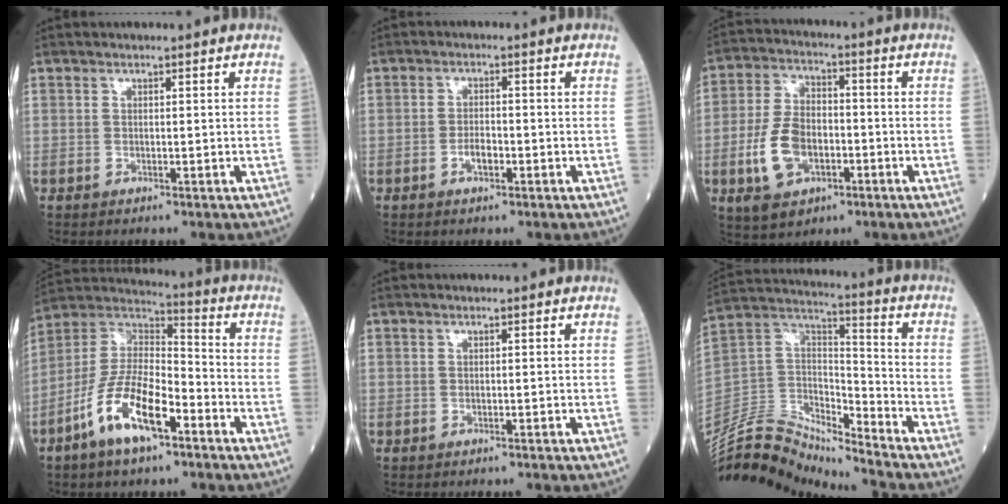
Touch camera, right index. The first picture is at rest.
{"total": 2.5, "force": [-1.1, 1.1, 2.0], "torque": [-0.034, 0.004, -0.018]}
{"total": 10.3, "force": [-3.2, 6.2, 7.5], "torque": [-0.165, 0.008, -0.055]}
{"total": 13.6, "force": [-6.9, 4.6, 10.8], "torque": [-0.219, 0.008, -0.129]}
{"total": 1.4, "force": [-1.4, 0.1, 0.1], "torque": [0.001, 0.000, -0.020]}
{"total": 15.7, "force": [-15.2, 2.6, 2.8], "torque": [-0.050, 0.071, -0.284]}